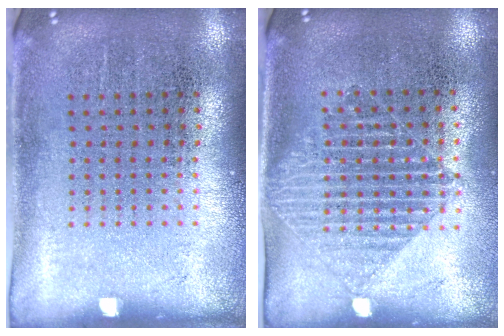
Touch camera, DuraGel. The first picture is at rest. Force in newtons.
{"total": 1.5, "press": 1.3, "slide": 0.7}